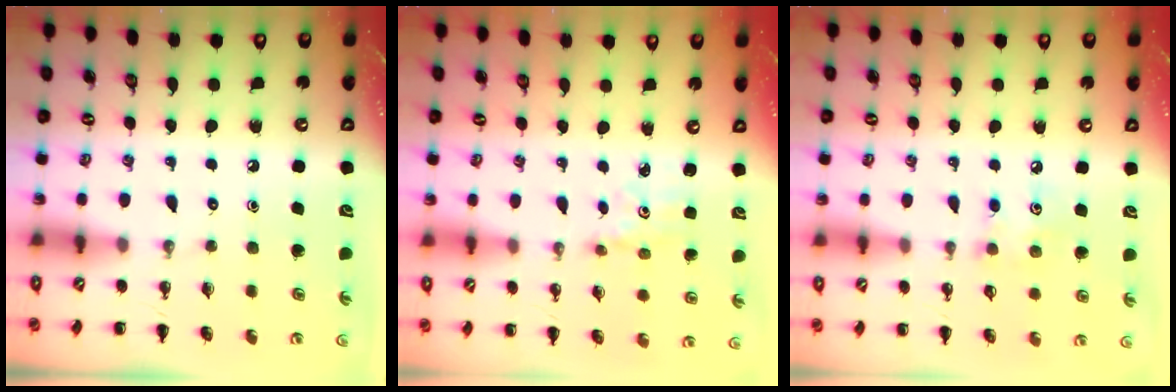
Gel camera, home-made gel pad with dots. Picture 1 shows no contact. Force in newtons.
{"total": 2.1, "press": 2.0, "slide": 0.7}
{"total": 3.8, "press": 3.8, "slide": 0.6}